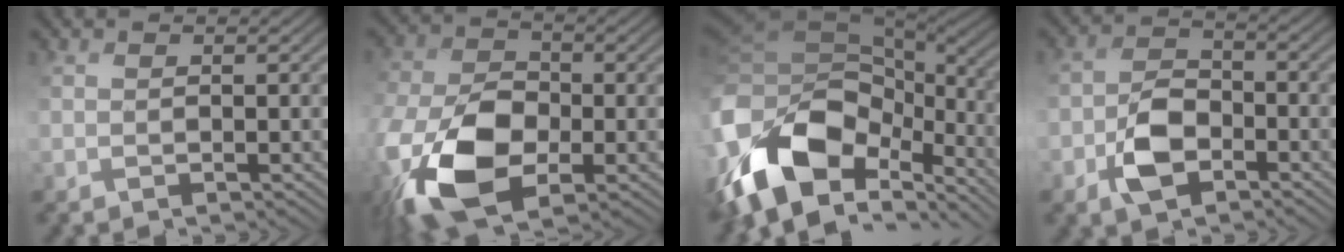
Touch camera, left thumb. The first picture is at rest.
{"total": 14.8, "force": [-6.0, 8.4, 10.6], "torque": [-0.258, -0.043, -0.113]}
{"total": 16.7, "force": [-6.2, 10.7, 11.1], "torque": [-0.272, -0.028, -0.099]}
{"total": 6.2, "force": [-3.0, 3.7, 4.0], "torque": [-0.075, 0.000, -0.066]}